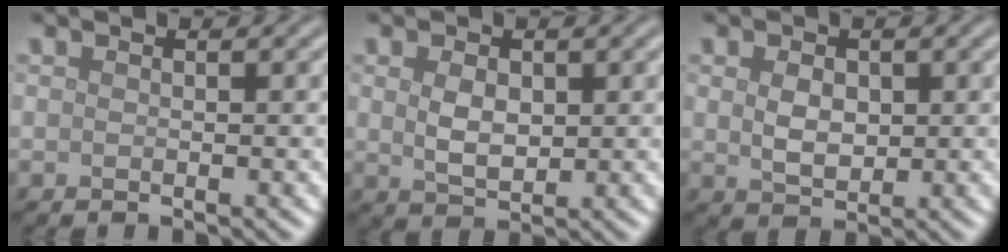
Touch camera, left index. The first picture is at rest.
{"total": 2.7, "force": [0.5, 1.7, 2.0], "torque": [-0.045, -0.003, 0.014]}
{"total": 2.5, "force": [0.4, 1.7, 1.7], "torque": [-0.036, -0.002, 0.011]}